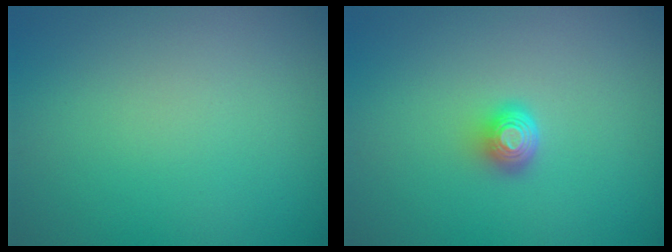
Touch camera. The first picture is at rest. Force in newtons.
{"total": 2.0, "press": 1.4, "slide": 1.4}